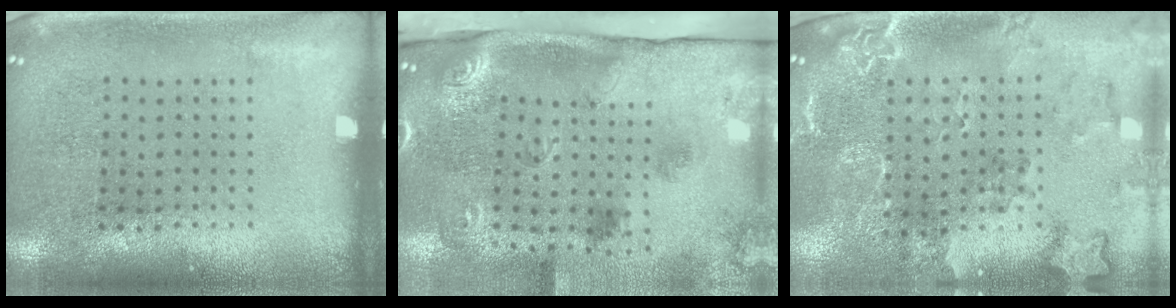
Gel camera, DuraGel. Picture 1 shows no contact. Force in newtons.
{"total": 3.4, "press": 2.1, "slide": 2.6}
{"total": 2.2, "press": 1.9, "slide": 1.1}